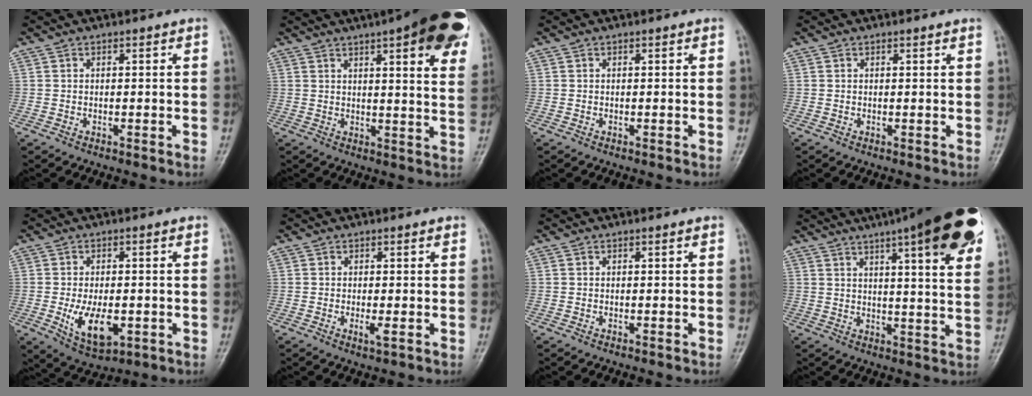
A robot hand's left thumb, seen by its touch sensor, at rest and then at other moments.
{"total": 22.0, "force": [11.9, 5.7, 17.6], "torque": [-0.211, -0.014, 0.138]}
{"total": 0.0}
{"total": 0.7, "force": [0.5, -0.1, 0.4], "torque": [-0.011, -0.001, 0.009]}
{"total": 9.1, "force": [-2.1, 4.8, 7.5], "torque": [-0.120, -0.009, -0.023]}
{"total": 2.0, "force": [-0.2, 0.4, 2.0], "torque": [-0.033, -0.004, -0.004]}
{"total": 0.0}
{"total": 23.1, "force": [13.0, 4.7, 18.4], "torque": [-0.244, -0.018, 0.165]}